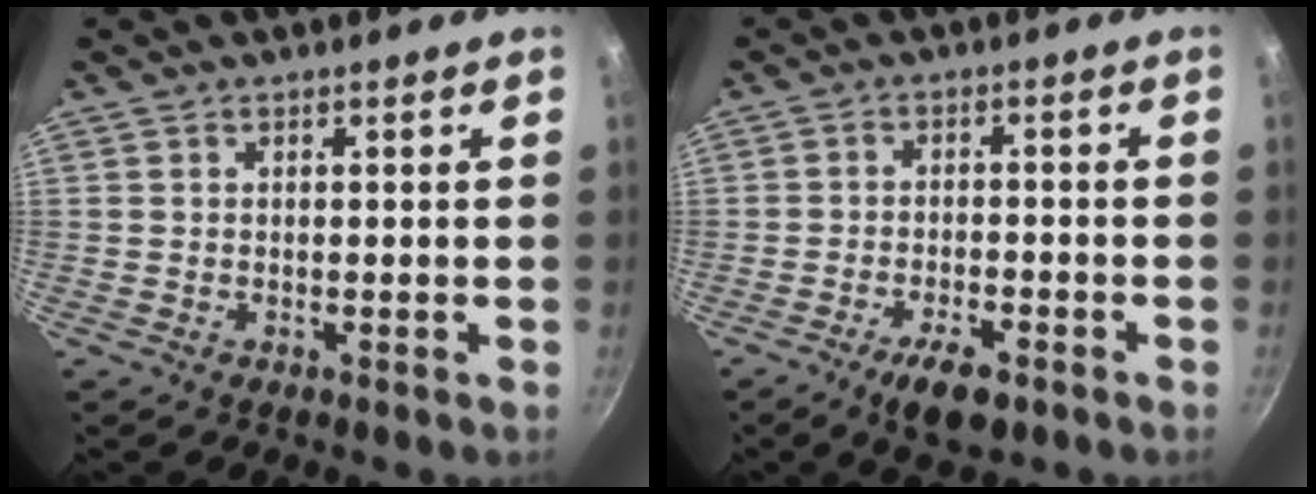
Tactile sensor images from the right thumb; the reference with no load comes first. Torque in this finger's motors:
{"motor_torque": [0.88, 0.44, -0.23, 0.07, 0.01]}